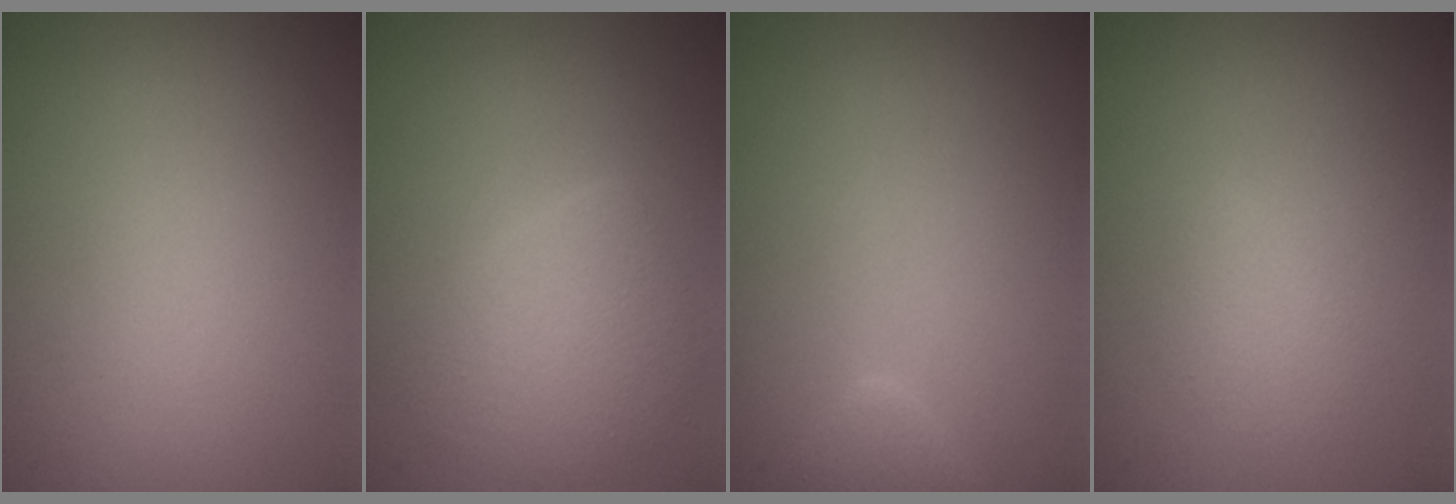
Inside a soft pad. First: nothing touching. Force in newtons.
{"total": 3.3, "press": 3.3, "slide": 0.1}
{"total": 1.8, "press": 1.8, "slide": 0.1}
{"total": 1.5, "press": 1.5, "slide": 0.1}